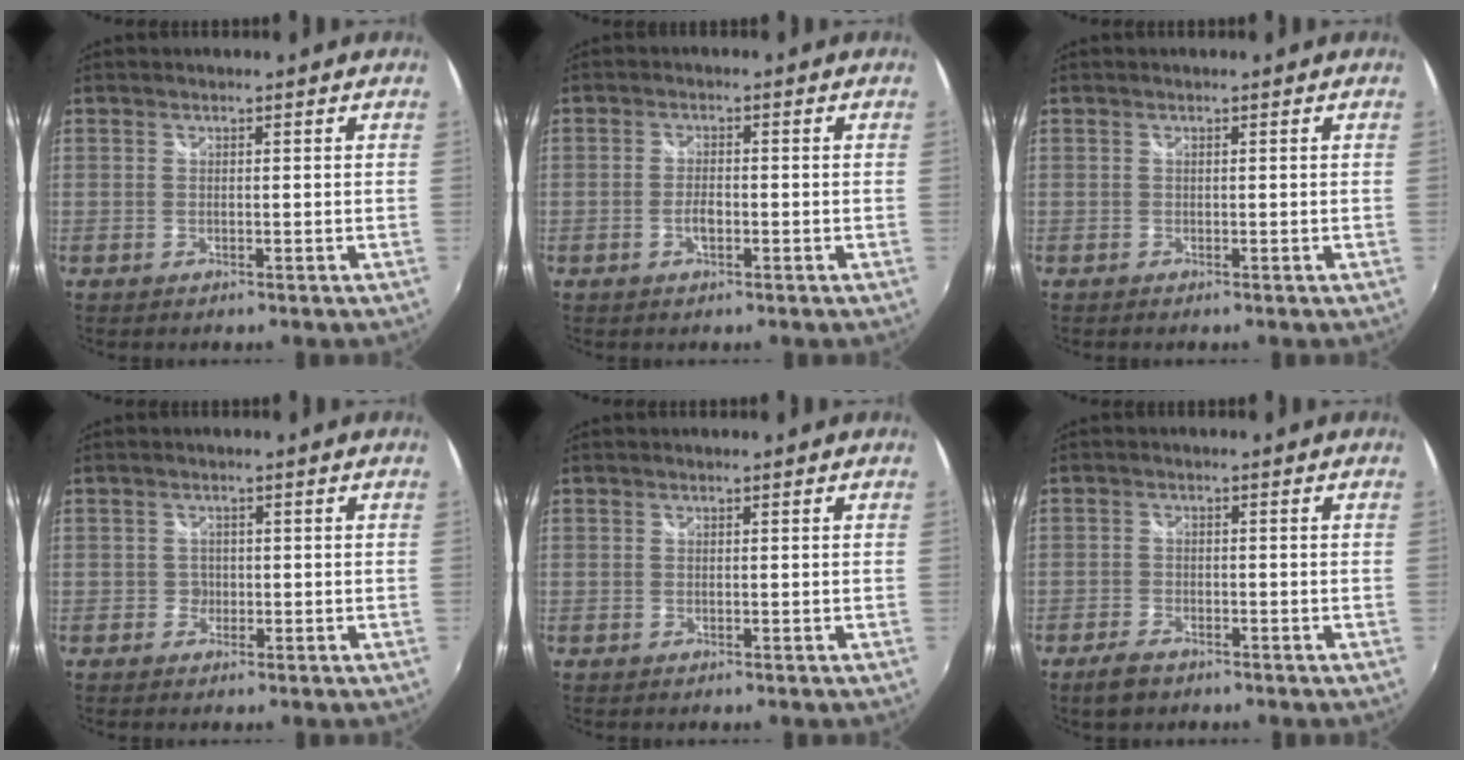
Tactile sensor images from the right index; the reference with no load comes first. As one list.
[{"total": 2.7, "force": [-1.0, 1.2, 2.2], "torque": [-0.046, 0.000, -0.020]}, {"total": 0.0}, {"total": 1.7, "force": [-0.6, 1.5, 0.1], "torque": [0.000, 0.001, -0.009]}, {"total": 0.0}, {"total": 4.2, "force": [-3.1, 1.9, 2.0], "torque": [-0.052, 0.000, -0.054]}]